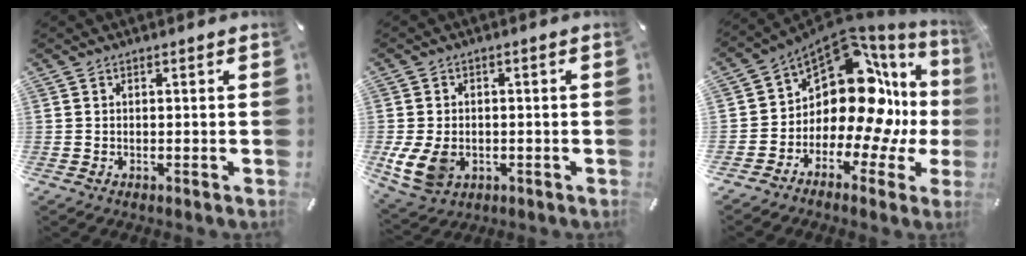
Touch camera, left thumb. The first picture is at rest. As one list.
[{"total": 8.2, "force": [-1.7, 6.1, 5.1], "torque": [-0.121, 0.000, -0.032]}, {"total": 15.1, "force": [3.3, 9.8, 11.0], "torque": [-0.173, -0.064, 0.050]}]